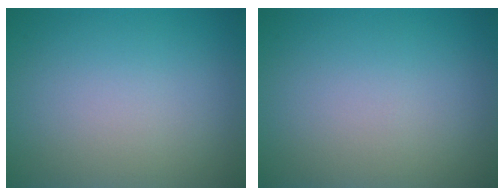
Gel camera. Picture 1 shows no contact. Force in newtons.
{"total": 0.0}